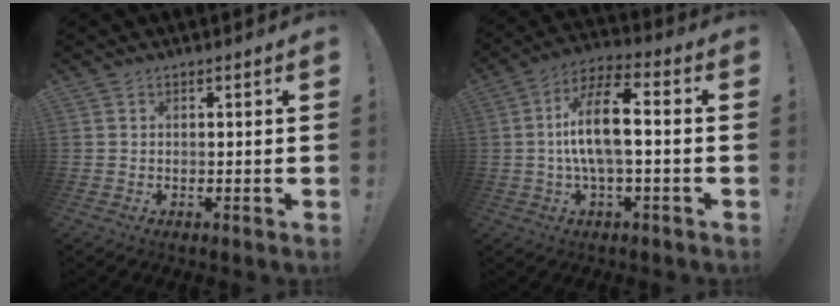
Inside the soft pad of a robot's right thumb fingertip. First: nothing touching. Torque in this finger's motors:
{"motor_torque": [0.19, 0.37, 0.14, 0.00, 0.09]}